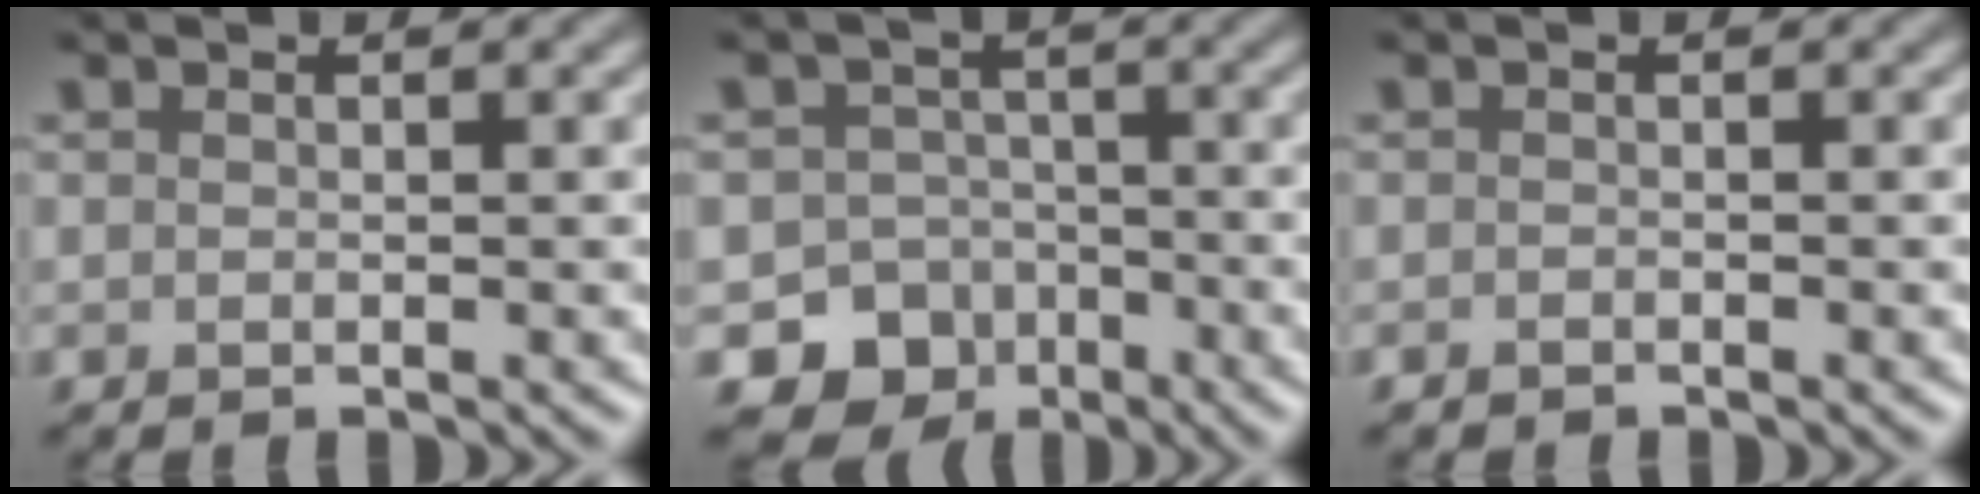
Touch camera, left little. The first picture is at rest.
{"total": 7.2, "force": [-3.9, 5.9, 1.2], "torque": [0.009, -0.012, -0.072]}
{"total": 0.6, "force": [-0.6, 0.1, 0.1], "torque": [0.000, -0.003, -0.012]}